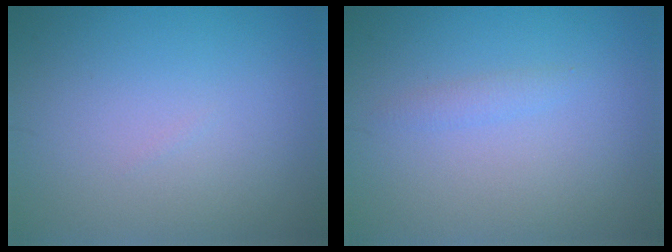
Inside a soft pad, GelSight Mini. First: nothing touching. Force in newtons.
{"total": 0.9, "press": 0.9, "slide": 0.1}